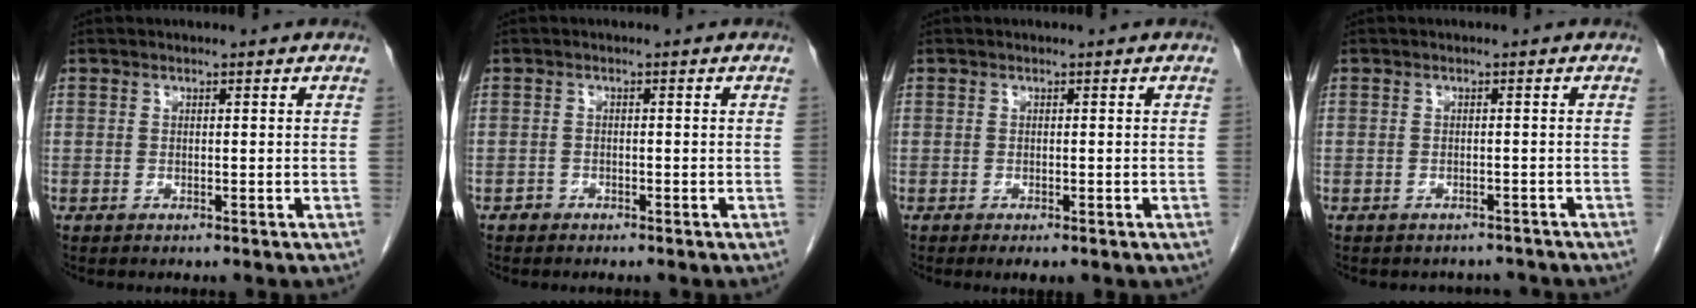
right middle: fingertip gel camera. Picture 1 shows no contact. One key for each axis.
{"total": 0.8, "fx": -0.6, "fy": 0.5, "fz": 0.0, "tx": -0.001, "ty": 0.003, "tz": -0.013}
{"total": 2.3, "fx": -1.4, "fy": 0.9, "fz": 1.5, "tx": -0.016, "ty": -0.004, "tz": -0.016}
{"total": 3.3, "fx": -3.0, "fy": 1.4, "fz": -0.1, "tx": 0.001, "ty": 0.005, "tz": -0.038}